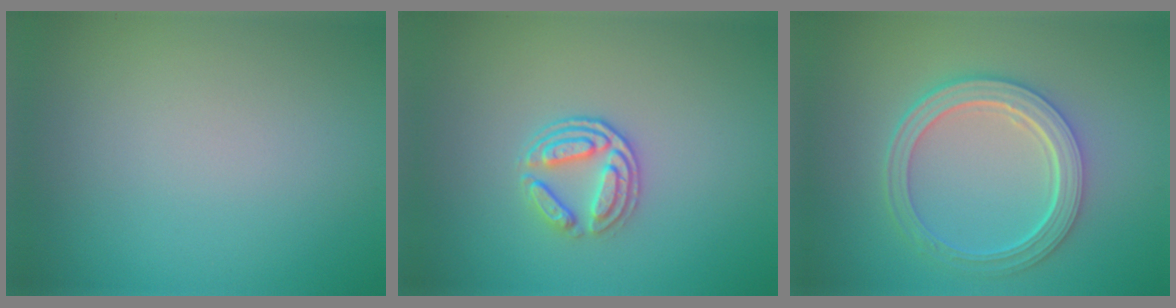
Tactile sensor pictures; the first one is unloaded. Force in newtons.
{"total": 2.6, "press": 2.1, "slide": 1.6}
{"total": 5.2, "press": 3.9, "slide": 3.4}